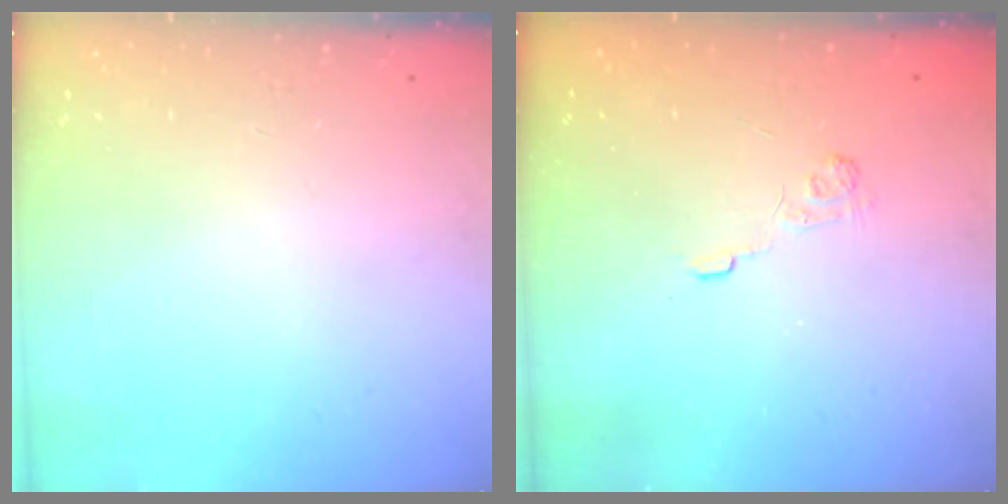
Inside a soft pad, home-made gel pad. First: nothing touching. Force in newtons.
{"total": 2.9, "press": 2.4, "slide": 1.5}